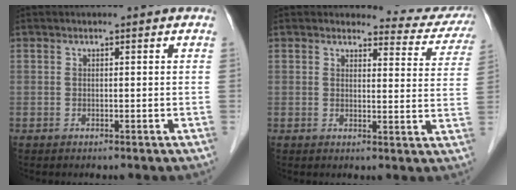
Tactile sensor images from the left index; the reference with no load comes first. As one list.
[{"total": 8.5, "force": [8.3, 1.6, -0.3], "torque": [0.024, -0.049, 0.068]}]